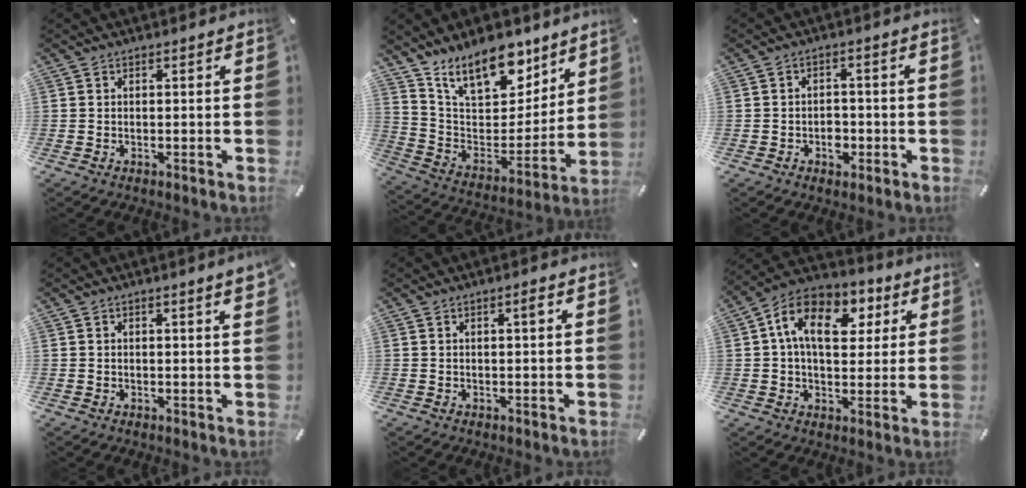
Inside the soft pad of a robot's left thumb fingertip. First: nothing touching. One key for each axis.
{"total": 17.3, "fx": 13.6, "fy": 7.9, "fz": 7.2, "tx": -0.123, "ty": -0.107, "tz": 0.245}
{"total": 3.6, "fx": -1.3, "fy": 2.7, "fz": 2.0, "tx": -0.029, "ty": 0.000, "tz": -0.023}
{"total": 1.7, "fx": 1.2, "fy": 0.1, "fz": 1.1, "tx": -0.023, "ty": 0.001, "tz": 0.022}
{"total": 1.5, "fx": 0.7, "fy": 0.1, "fz": 1.3, "tx": -0.028, "ty": -0.001, "tz": 0.012}
{"total": 14.7, "fx": 4.9, "fy": 9.9, "fz": 9.7, "tx": -0.155, "ty": -0.004, "tz": 0.086}